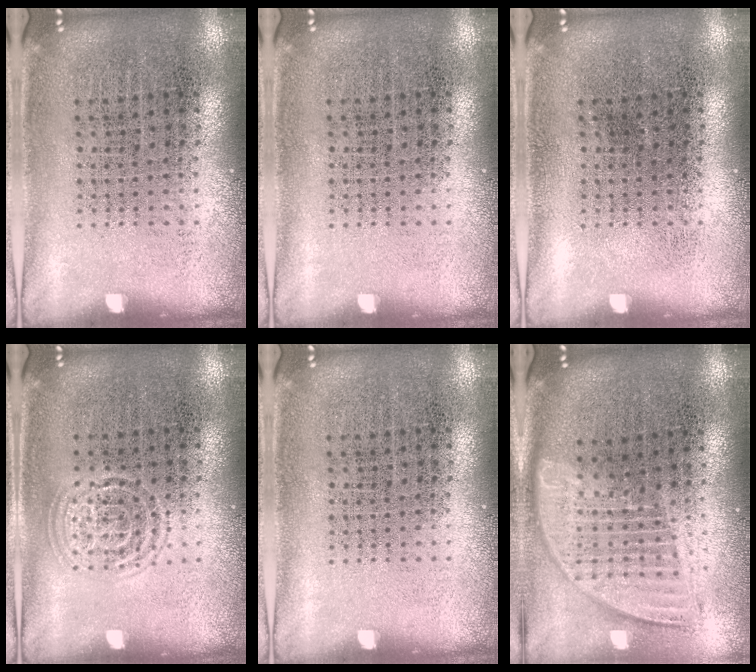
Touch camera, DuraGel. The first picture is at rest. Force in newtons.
{"total": 0.0}
{"total": 0.0}
{"total": 1.3, "press": 1.3, "slide": 0.1}
{"total": 0.0}
{"total": 1.8, "press": 1.5, "slide": 1.0}